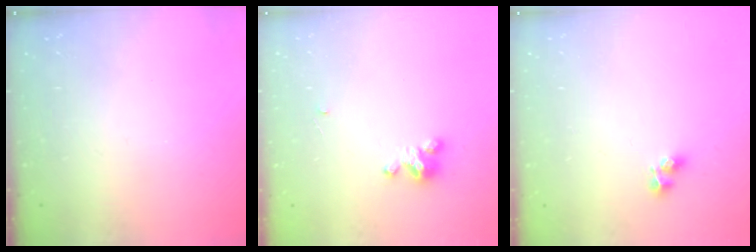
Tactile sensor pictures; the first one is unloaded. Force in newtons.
{"total": 3.2, "press": 3.2, "slide": 0.3}
{"total": 5.0, "press": 5.0, "slide": 0.4}